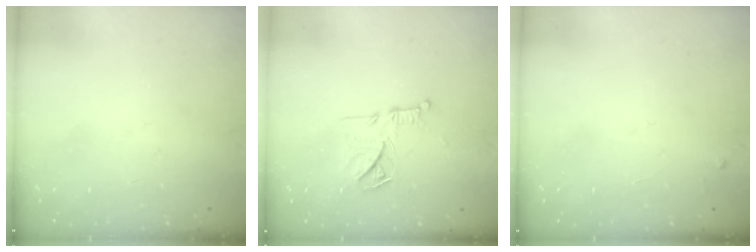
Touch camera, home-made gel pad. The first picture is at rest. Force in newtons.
{"total": 12.5, "press": 12.5, "slide": 0.8}
{"total": 2.4, "press": 2.4, "slide": 0.4}